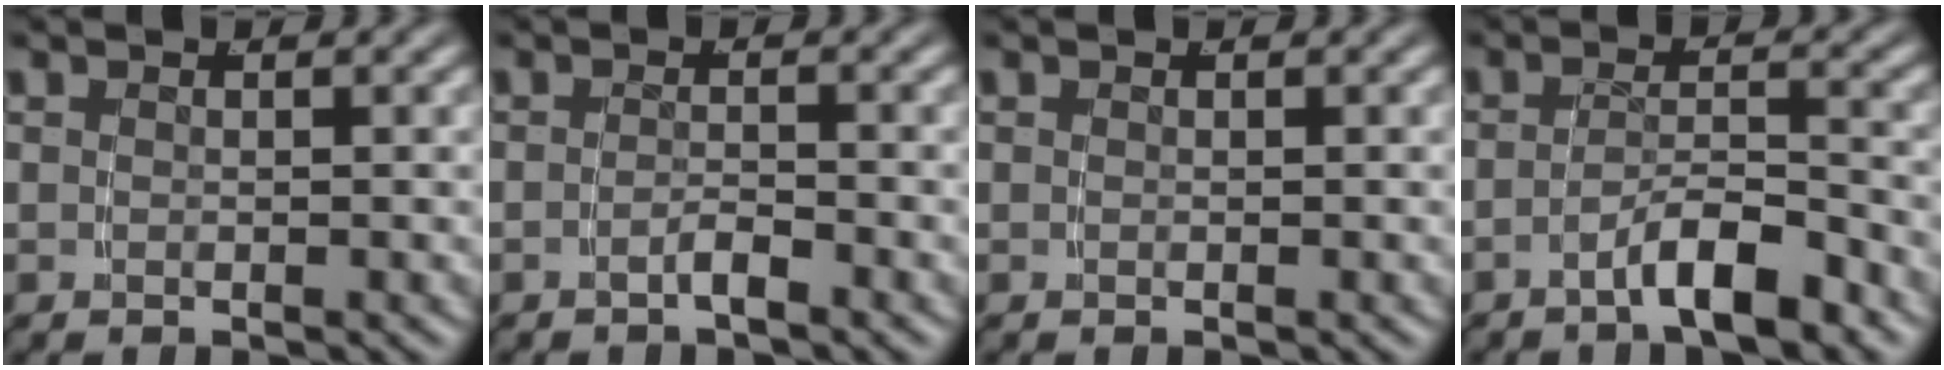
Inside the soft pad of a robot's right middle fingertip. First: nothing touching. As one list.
[{"total": 1.4, "force": [-1.3, -0.4, 0.6], "torque": [-0.007, 0.003, -0.026]}, {"total": 0.0}, {"total": 3.9, "force": [-3.0, 0.5, 2.4], "torque": [-0.030, 0.001, -0.053]}]